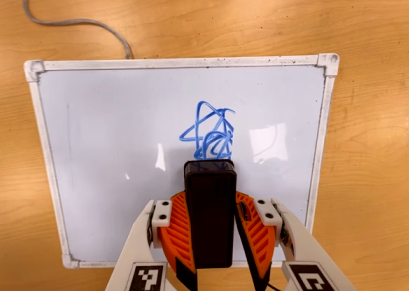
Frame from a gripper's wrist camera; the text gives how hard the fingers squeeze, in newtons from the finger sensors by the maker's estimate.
{"total": 8.8, "left": 8.9, "right": 8.7}